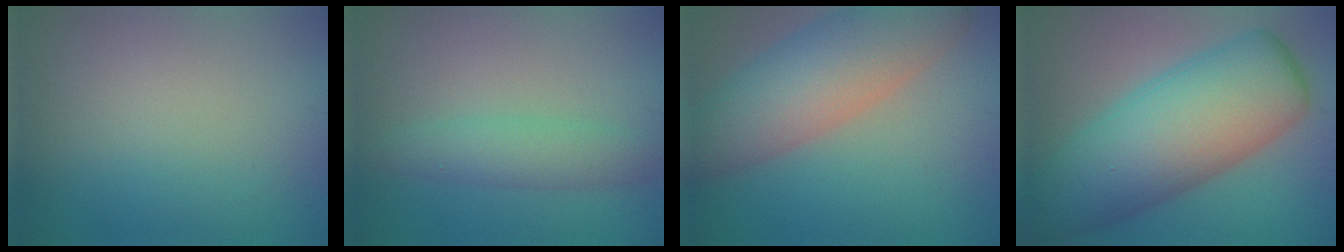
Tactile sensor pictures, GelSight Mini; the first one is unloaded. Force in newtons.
{"total": 2.9, "press": 2.9, "slide": 0.1}
{"total": 8.3, "press": 8.3, "slide": 0.2}
{"total": 11.7, "press": 11.7, "slide": 0.1}